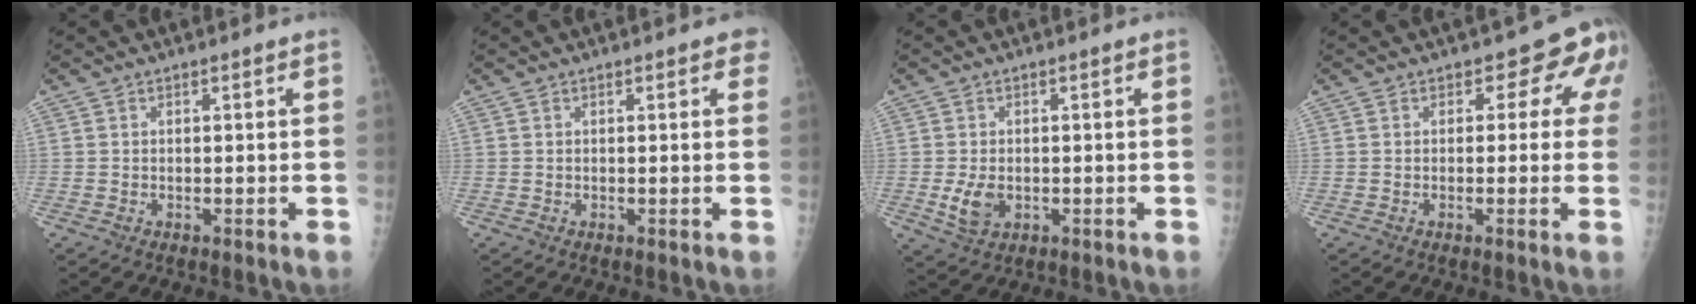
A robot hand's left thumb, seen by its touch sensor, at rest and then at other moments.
{"total": 2.0, "force": [1.1, 0.9, 1.4], "torque": [-0.005, 0.000, 0.010]}
{"total": 4.5, "force": [-0.8, 3.1, 3.3], "torque": [-0.060, -0.007, -0.008]}
{"total": 5.5, "force": [2.3, 4.0, 3.0], "torque": [0.006, -0.002, 0.009]}